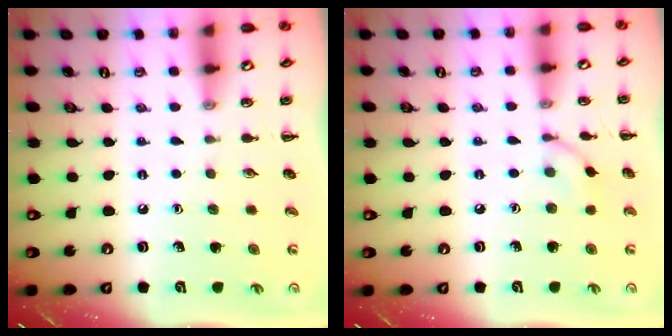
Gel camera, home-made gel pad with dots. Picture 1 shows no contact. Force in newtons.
{"total": 5.7, "press": 5.5, "slide": 1.2}